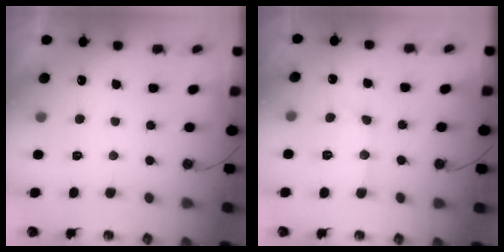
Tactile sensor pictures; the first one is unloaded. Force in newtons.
{"total": 12.0, "press": 11.9, "slide": 1.2}